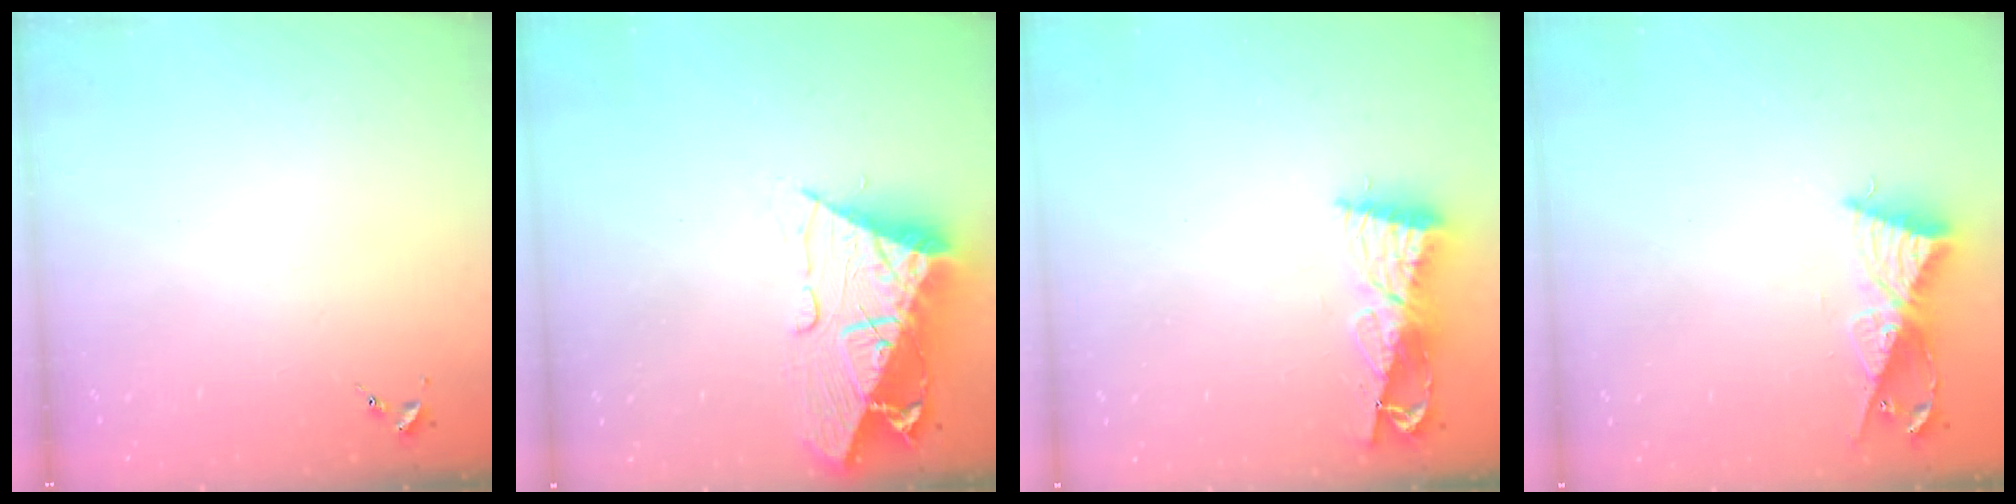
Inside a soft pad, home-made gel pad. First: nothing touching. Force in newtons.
{"total": 17.8, "press": 17.7, "slide": 1.8}
{"total": 8.8, "press": 8.8, "slide": 1.0}
{"total": 9.9, "press": 9.9, "slide": 0.6}